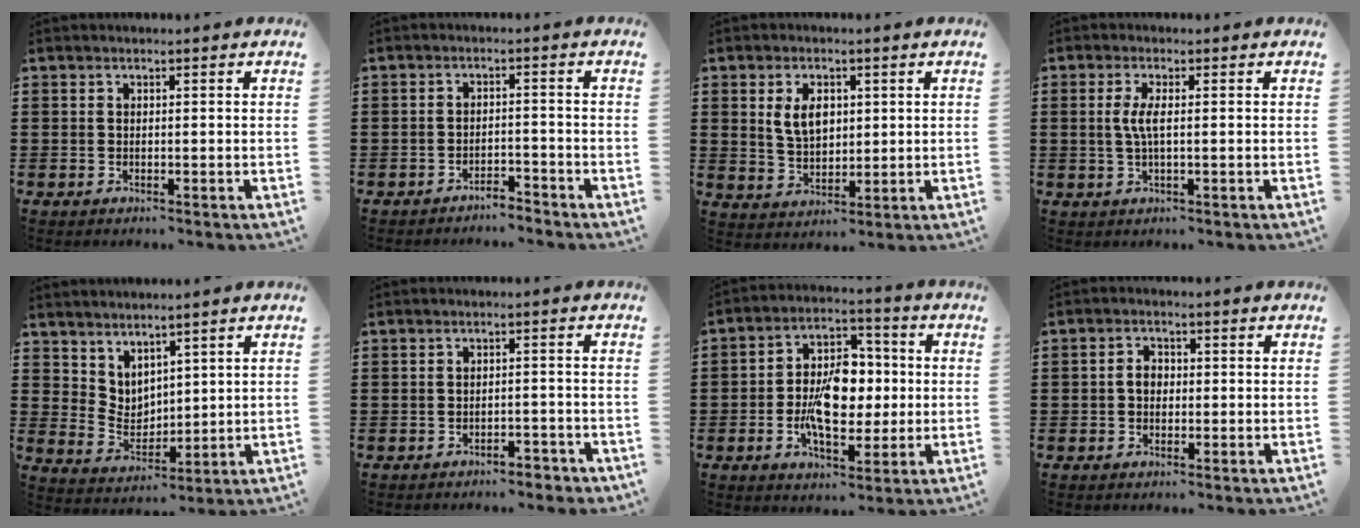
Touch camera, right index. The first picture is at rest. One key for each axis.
{"total": 2.7, "fx": -2.7, "fy": 0.1, "fz": 0.2, "tx": -0.010, "ty": 0.000, "tz": -0.057}
{"total": 5.5, "fx": 1.4, "fy": 3.5, "fz": 4.0, "tx": -0.080, "ty": 0.011, "tz": 0.021}
{"total": 3.2, "fx": 0.1, "fy": 0.5, "fz": 3.2, "tx": -0.074, "ty": -0.007, "tz": -0.006}
{"total": 4.2, "fx": 3.6, "fy": 2.1, "fz": -0.1, "tx": -0.017, "ty": -0.011, "tz": 0.071}
{"total": 2.2, "fx": -2.1, "fy": 0.5, "fz": 0.5, "tx": -0.015, "ty": 0.001, "tz": -0.044}
{"total": 9.6, "fx": -0.9, "fy": 5.7, "fz": 7.7, "tx": -0.152, "ty": 0.004, "tz": -0.025}
{"total": 2.4, "fx": -0.2, "fy": 1.7, "fz": 1.7, "tx": -0.033, "ty": 0.006, "tz": -0.005}